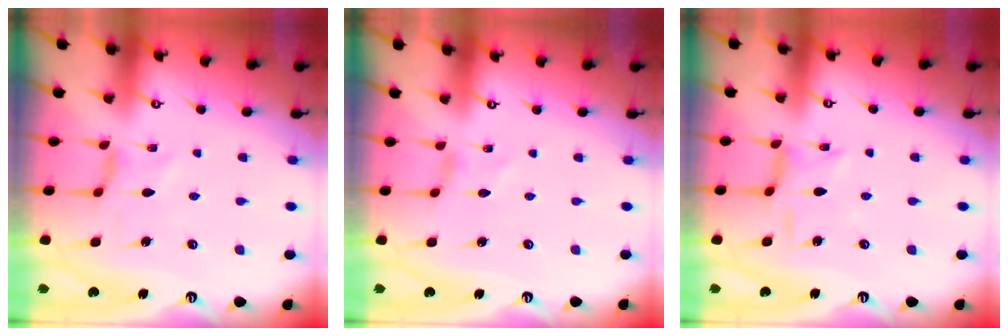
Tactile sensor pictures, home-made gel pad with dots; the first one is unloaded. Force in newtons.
{"total": 0.0}
{"total": 2.6, "press": 2.5, "slide": 0.5}